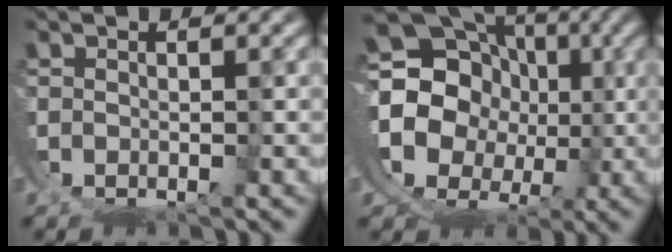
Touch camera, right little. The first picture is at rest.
{"total": 20.9, "force": [-0.1, 18.2, 10.3], "torque": [-0.254, -0.067, -0.005]}